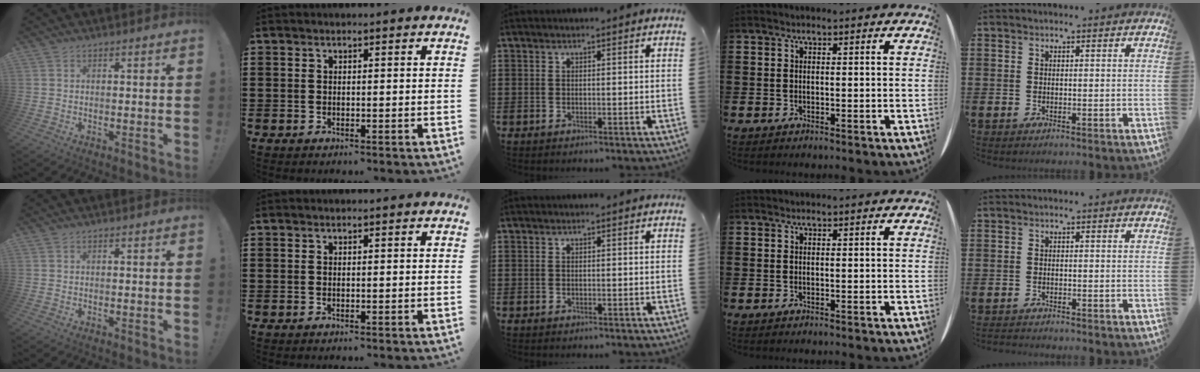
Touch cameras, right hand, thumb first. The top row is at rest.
{"little": {"total": 0.7, "force": [-0.7, 0.1, -0.1], "torque": [-0.001, 0.000, -0.014]}}